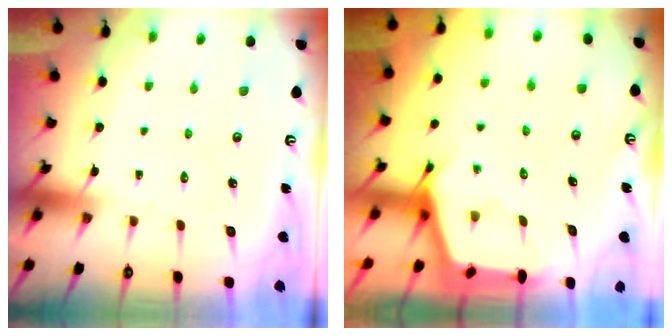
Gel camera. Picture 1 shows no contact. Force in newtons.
{"total": 2.8, "press": 2.8, "slide": 0.3}